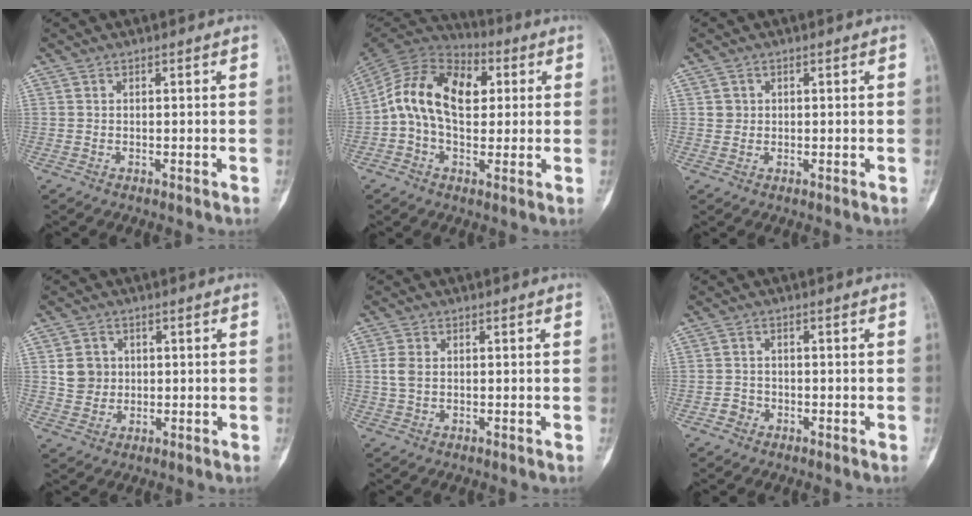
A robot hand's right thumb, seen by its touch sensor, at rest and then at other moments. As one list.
[{"total": 16.2, "force": [1.9, 10.6, 12.1], "torque": [-0.194, 0.026, 0.024]}, {"total": 1.5, "force": [0.3, 1.4, 0.3], "torque": [0.006, 0.002, 0.004]}, {"total": 5.3, "force": [0.9, 4.8, 1.9], "torque": [-0.011, -0.001, 0.017]}, {"total": 2.7, "force": [0.3, 1.7, 2.0], "torque": [-0.050, 0.003, 0.006]}, {"total": 1.9, "force": [-1.1, 1.6, 0.2], "torque": [0.006, 0.010, -0.023]}]